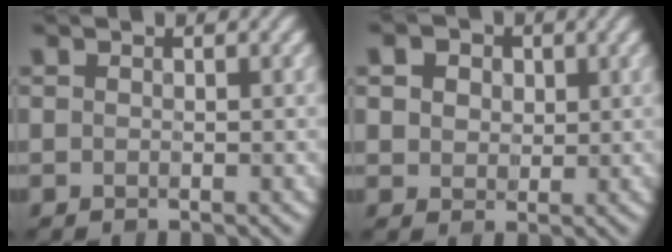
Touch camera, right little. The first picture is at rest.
{"total": 5.8, "force": [2.6, 4.3, 2.9], "torque": [-0.079, 0.013, 0.033]}